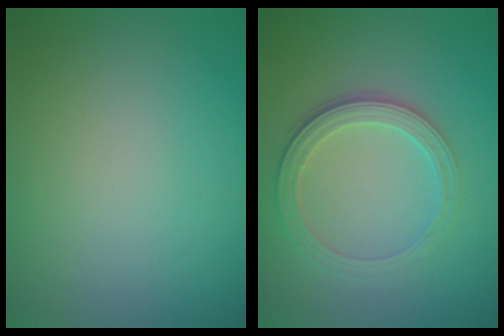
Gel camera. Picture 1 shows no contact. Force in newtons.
{"total": 3.0, "press": 2.6, "slide": 1.4}